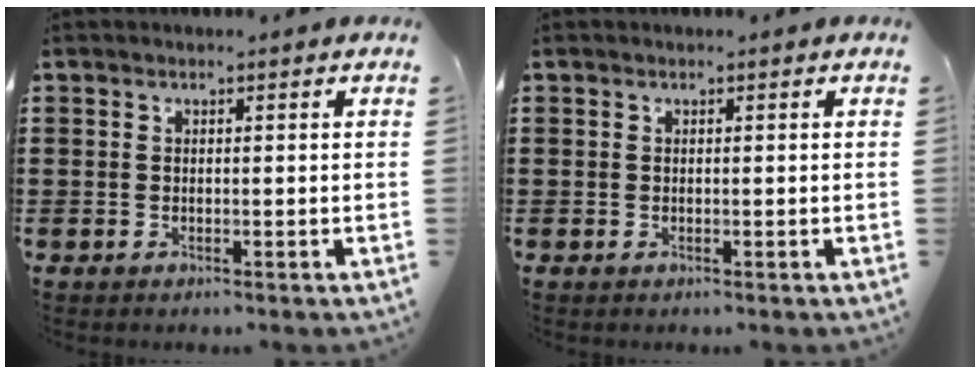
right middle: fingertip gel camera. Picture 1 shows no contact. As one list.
[{"total": 0.0}]